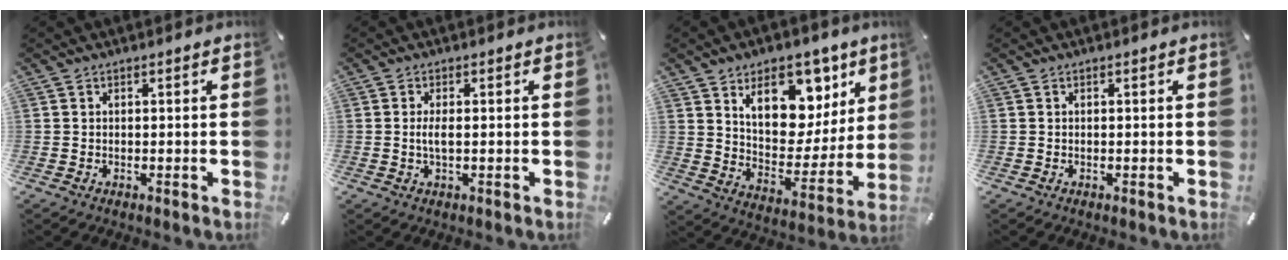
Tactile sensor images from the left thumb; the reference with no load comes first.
{"total": 2.9, "force": [0.0, 0.9, 2.8], "torque": [-0.059, -0.004, -0.004]}
{"total": 16.9, "force": [10.0, 10.5, 8.7], "torque": [-0.122, -0.066, 0.176]}
{"total": 0.0}